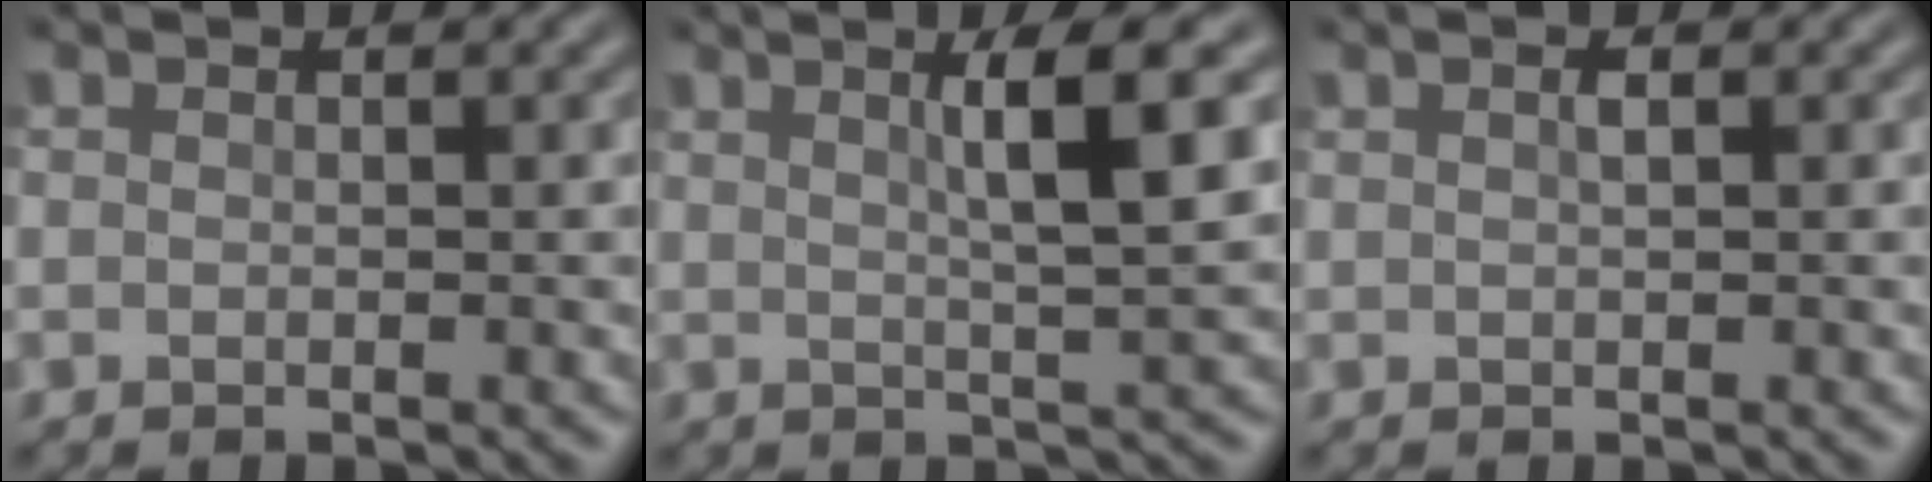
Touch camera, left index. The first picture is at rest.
{"total": 5.4, "force": [1.8, 0.8, 5.0], "torque": [-0.072, 0.003, 0.026]}
{"total": 0.8, "force": [0.3, 0.2, 0.7], "torque": [-0.017, 0.001, 0.005]}